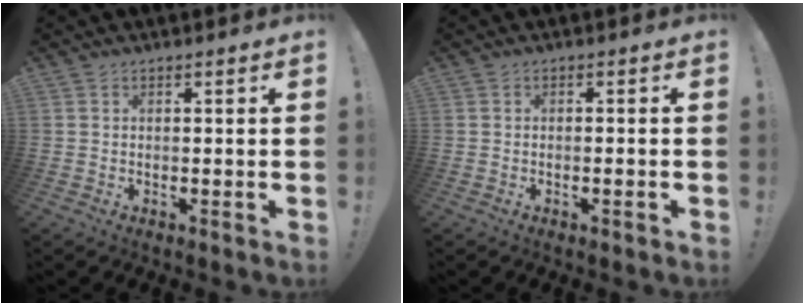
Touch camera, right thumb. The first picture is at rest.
{"total": 1.3, "force": [-0.9, -0.1, 1.0], "torque": [-0.019, 0.001, -0.015]}